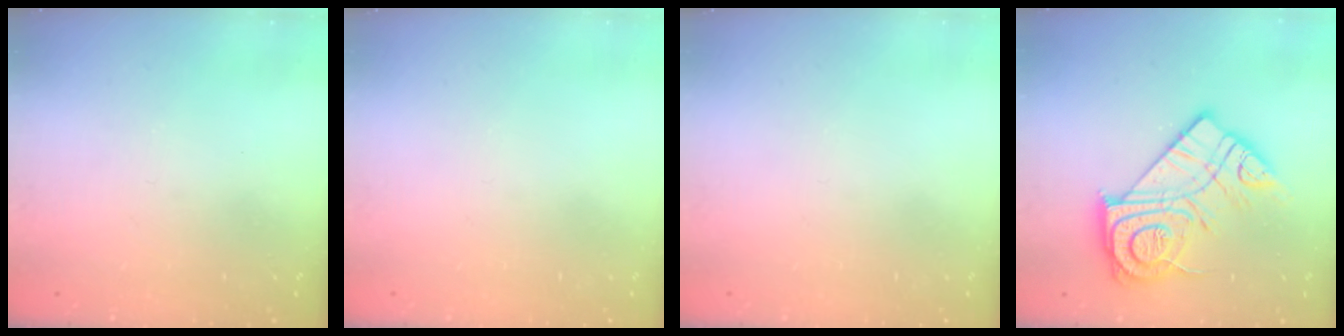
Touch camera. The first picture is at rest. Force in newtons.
{"total": 1.6, "press": 1.6, "slide": 0.1}
{"total": 1.6, "press": 1.6, "slide": 0.1}
{"total": 19.1, "press": 19.1, "slide": 1.3}